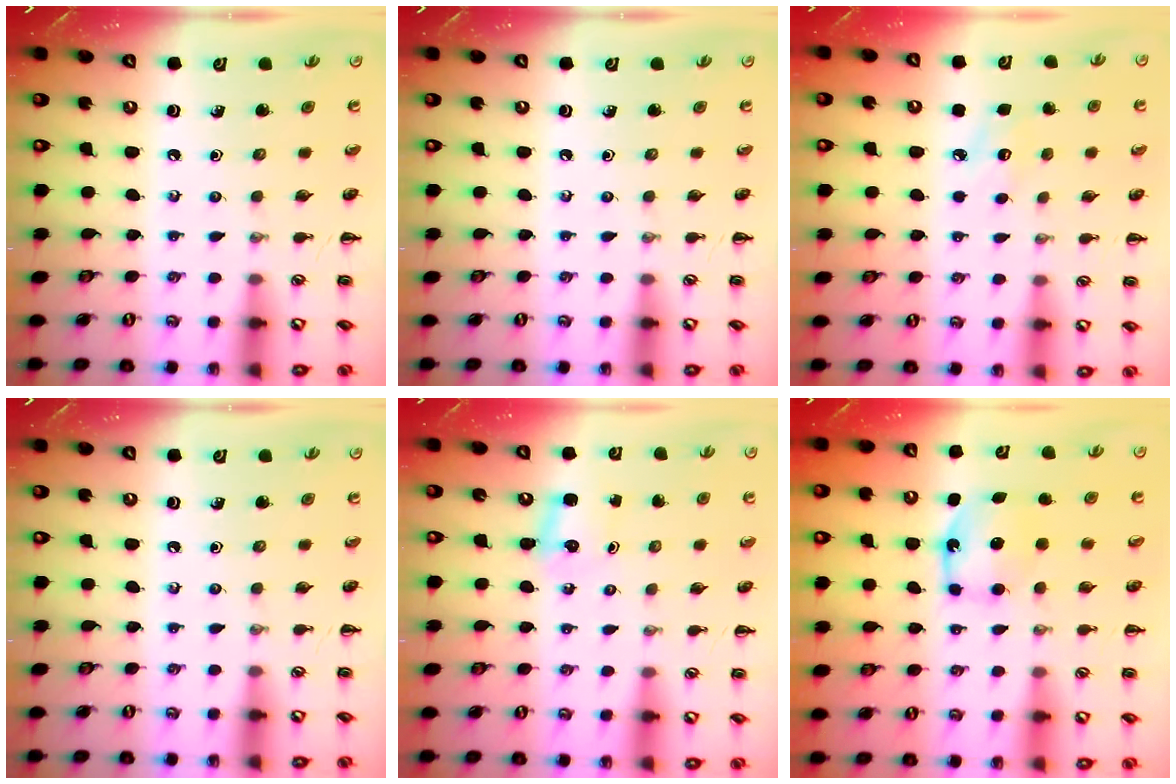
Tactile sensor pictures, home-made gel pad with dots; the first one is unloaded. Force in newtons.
{"total": 0.0}
{"total": 7.3, "press": 7.0, "slide": 2.0}
{"total": 0.0}
{"total": 2.8, "press": 2.7, "slide": 0.9}
{"total": 5.7, "press": 5.5, "slide": 1.7}